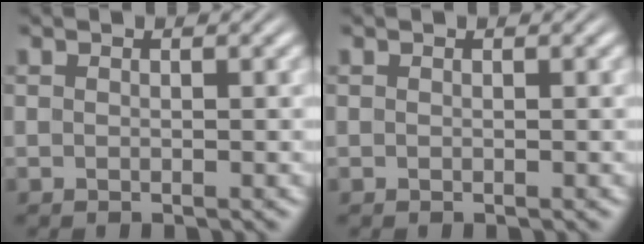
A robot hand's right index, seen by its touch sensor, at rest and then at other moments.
{"total": 0.0}